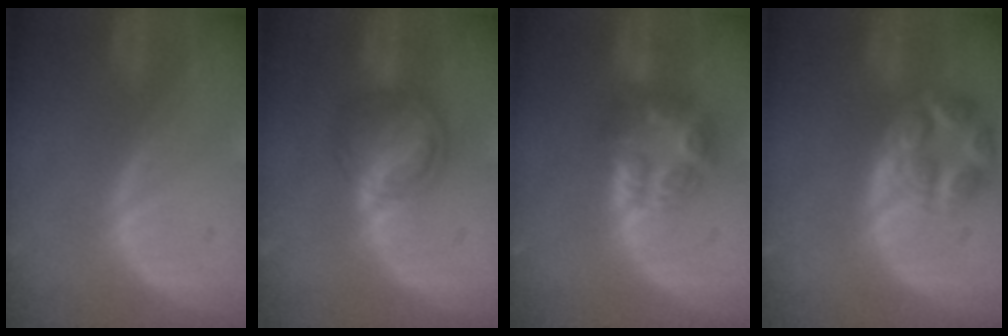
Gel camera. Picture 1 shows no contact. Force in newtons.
{"total": 6.4, "press": 6.2, "slide": 1.7}
{"total": 7.6, "press": 6.7, "slide": 3.7}
{"total": 7.7, "press": 6.9, "slide": 3.4}